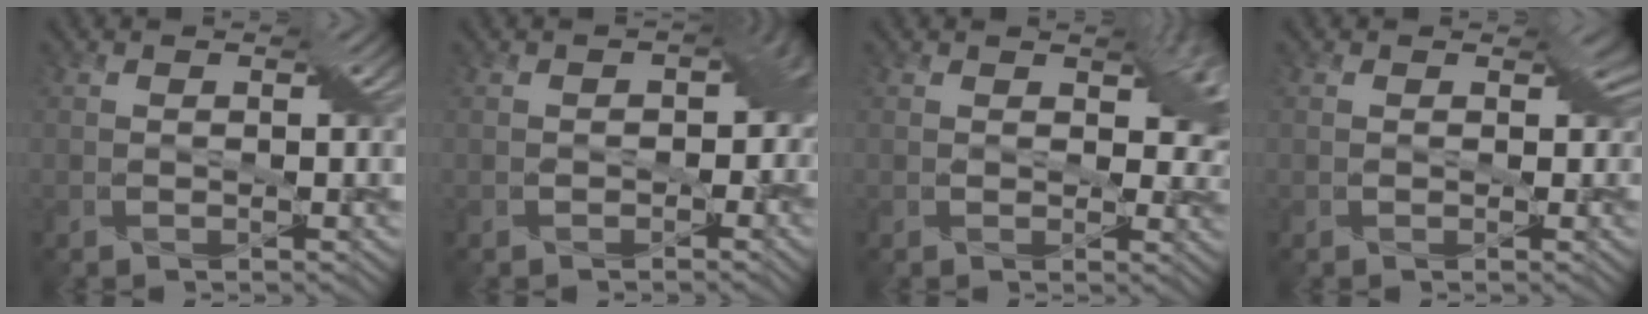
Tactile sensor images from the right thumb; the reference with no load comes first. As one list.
[{"total": 4.9, "force": [-0.6, 3.7, 3.2], "torque": [-0.037, -0.010, -0.012]}, {"total": 5.9, "force": [1.6, 3.5, 4.4], "torque": [-0.061, 0.002, 0.022]}, {"total": 1.7, "force": [0.4, 1.4, 0.9], "torque": [-0.019, 0.001, 0.000]}]